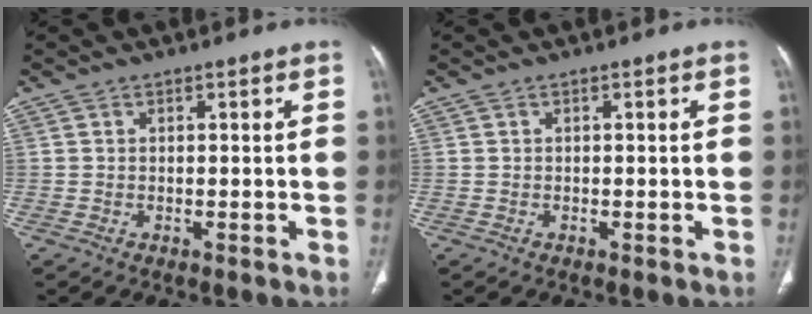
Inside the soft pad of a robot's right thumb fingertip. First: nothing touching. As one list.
[{"total": 0.0}]